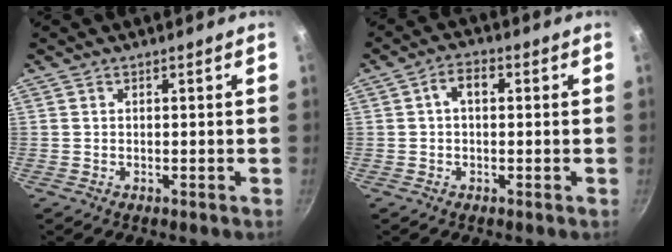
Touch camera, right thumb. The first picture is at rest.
{"total": 4.1, "force": [0.7, 2.7, 3.1], "torque": [-0.044, 0.011, 0.006]}